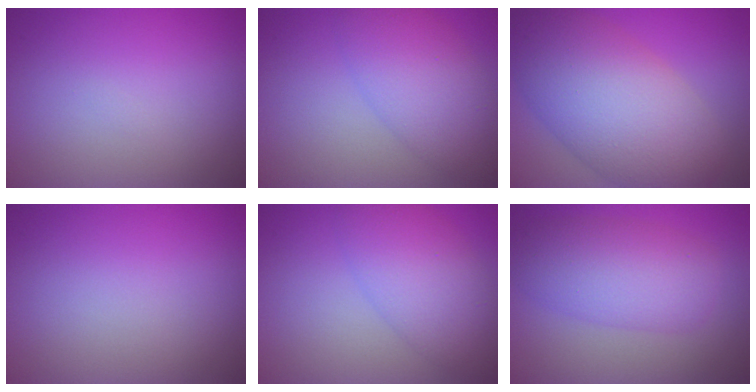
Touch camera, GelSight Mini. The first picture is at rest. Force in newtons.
{"total": 5.6, "press": 5.6, "slide": 0.3}
{"total": 11.3, "press": 11.3, "slide": 0.4}
{"total": 0.0}
{"total": 5.6, "press": 5.6, "slide": 0.3}
{"total": 5.7, "press": 5.7, "slide": 0.3}